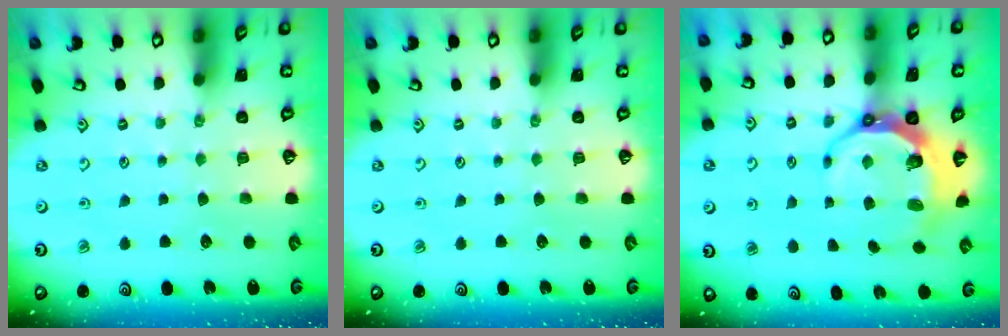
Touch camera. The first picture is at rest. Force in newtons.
{"total": 0.0}
{"total": 8.4, "press": 7.3, "slide": 4.2}